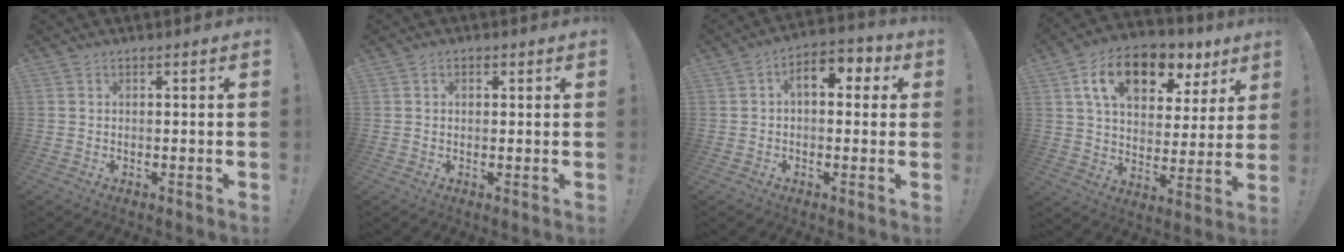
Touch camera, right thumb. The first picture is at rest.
{"total": 1.4, "force": [0.3, 1.2, 0.8], "torque": [-0.009, 0.002, 0.005]}
{"total": 8.1, "force": [1.7, 4.8, 6.3], "torque": [-0.082, 0.002, 0.027]}
{"total": 16.7, "force": [9.0, 9.9, 9.9], "torque": [-0.161, -0.037, 0.160]}